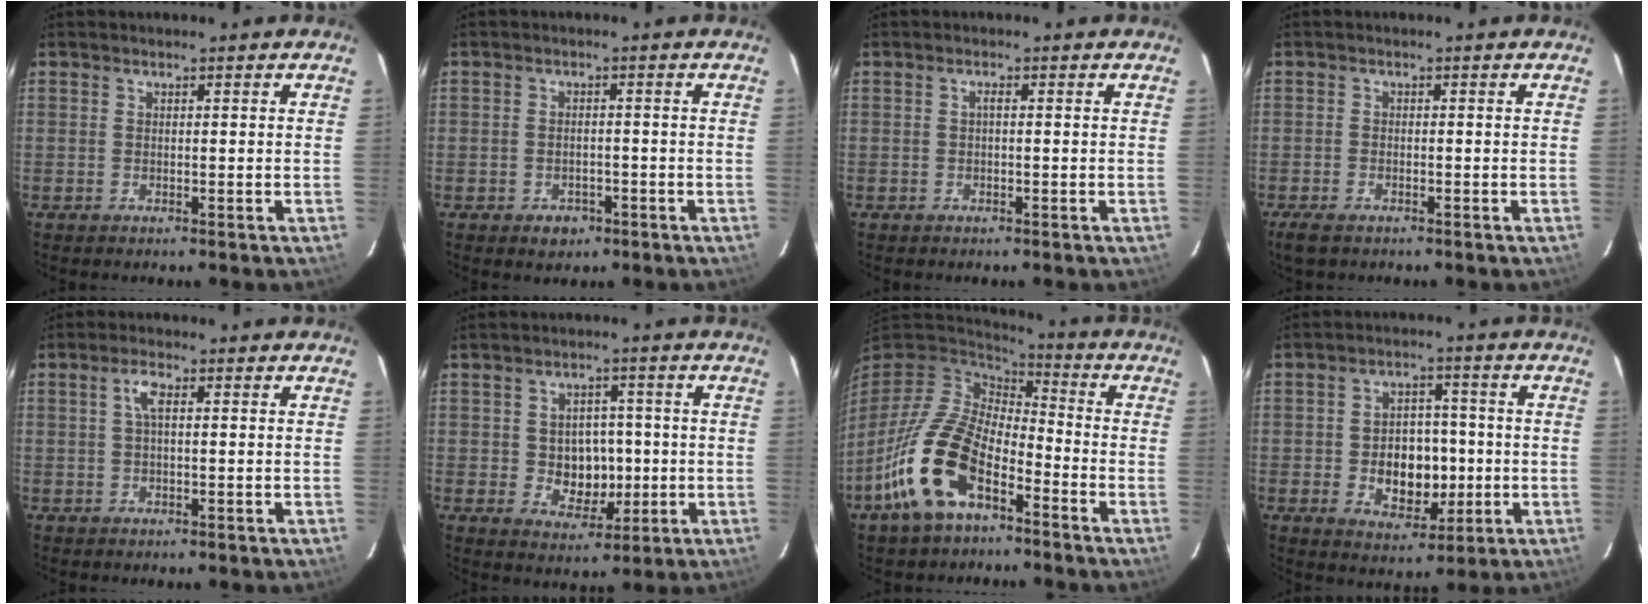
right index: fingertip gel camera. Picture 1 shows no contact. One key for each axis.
{"total": 3.3, "fx": -1.5, "fy": 2.7, "fz": 1.1, "tx": -0.025, "ty": 0.004, "tz": -0.013}
{"total": 0.7, "fx": 0.0, "fy": 0.1, "fz": 0.7, "tx": -0.012, "ty": 0.005, "tz": -0.001}
{"total": 3.4, "fx": -2.4, "fy": 1.5, "fz": 1.9, "tx": -0.046, "ty": -0.011, "tz": -0.047}
{"total": 2.8, "fx": 0.7, "fy": 0.9, "fz": 2.6, "tx": -0.054, "ty": 0.008, "tz": 0.013}
{"total": 6.7, "fx": -0.4, "fy": 5.8, "fz": 3.5, "tx": -0.065, "ty": 0.007, "tz": 0.009}
{"total": 17.1, "fx": -8.7, "fy": 8.4, "fz": 12.1, "tx": -0.255, "ty": -0.015, "tz": -0.172}
{"total": 9.5, "fx": -1.5, "fy": 7.0, "fz": 6.2, "tx": -0.119, "ty": 0.007, "tz": -0.009}